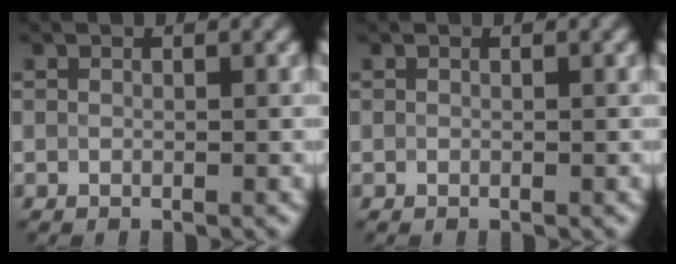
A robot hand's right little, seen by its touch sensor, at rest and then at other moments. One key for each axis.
{"total": 0.0}